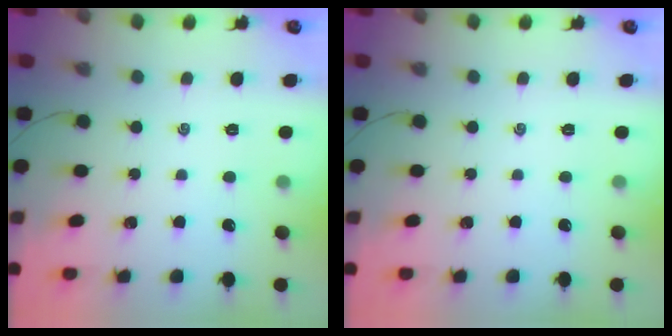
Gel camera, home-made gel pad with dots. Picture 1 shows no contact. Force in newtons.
{"total": 0.0}